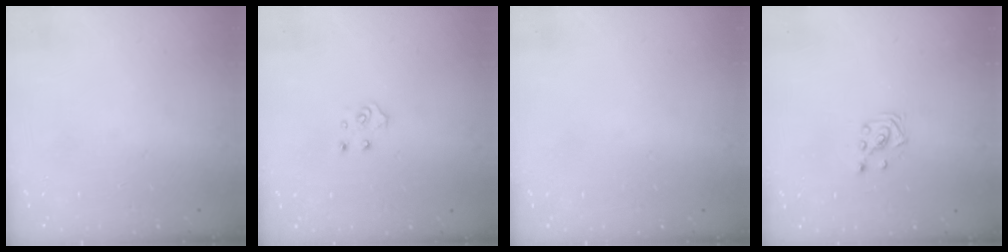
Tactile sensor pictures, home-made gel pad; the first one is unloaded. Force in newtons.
{"total": 4.1, "press": 4.1, "slide": 0.5}
{"total": 0.0}
{"total": 2.6, "press": 2.5, "slide": 0.7}